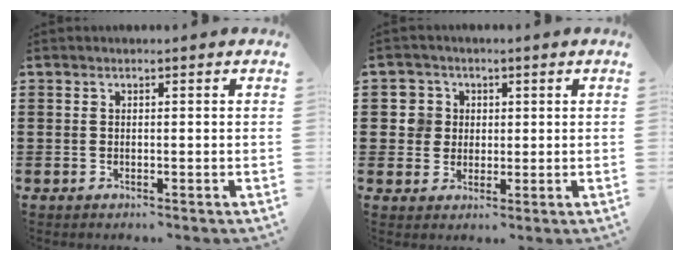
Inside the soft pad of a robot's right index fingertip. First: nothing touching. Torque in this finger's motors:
{"motor_torque": [0.14, -0.10, 0.03, 0.01]}